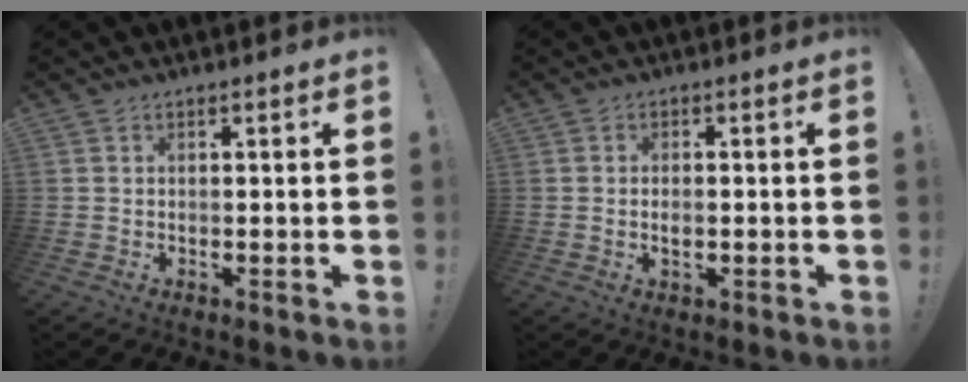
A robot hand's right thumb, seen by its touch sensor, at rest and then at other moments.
{"total": 1.5, "force": [-0.1, 0.8, 1.3], "torque": [-0.014, 0.001, -0.003]}